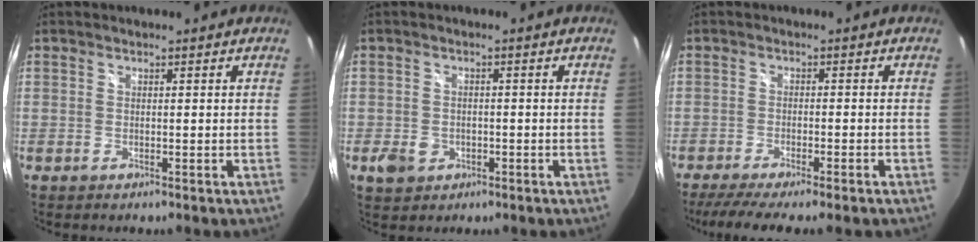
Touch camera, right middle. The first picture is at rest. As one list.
[{"total": 4.4, "force": [-1.8, 3.5, 2.0], "torque": [-0.052, 0.001, -0.024]}, {"total": 8.8, "force": [-7.2, -0.1, 5.1], "torque": [-0.105, -0.027, -0.112]}]